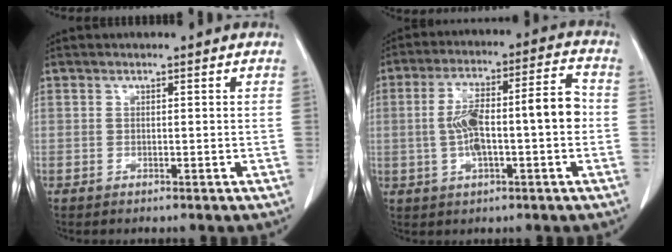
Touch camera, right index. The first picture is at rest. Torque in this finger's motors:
{"motor_torque": [0.49, 0.01, 0.32, 0.09]}